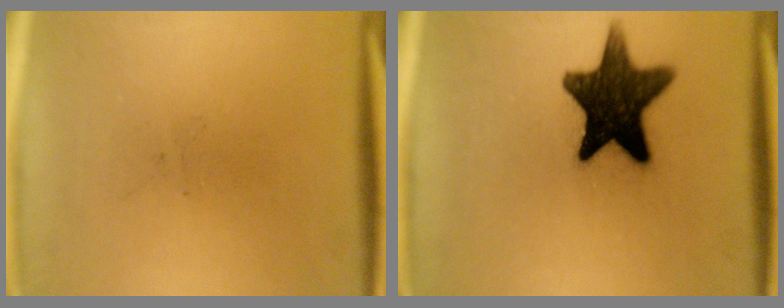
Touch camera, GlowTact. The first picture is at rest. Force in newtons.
{"total": 15.5}